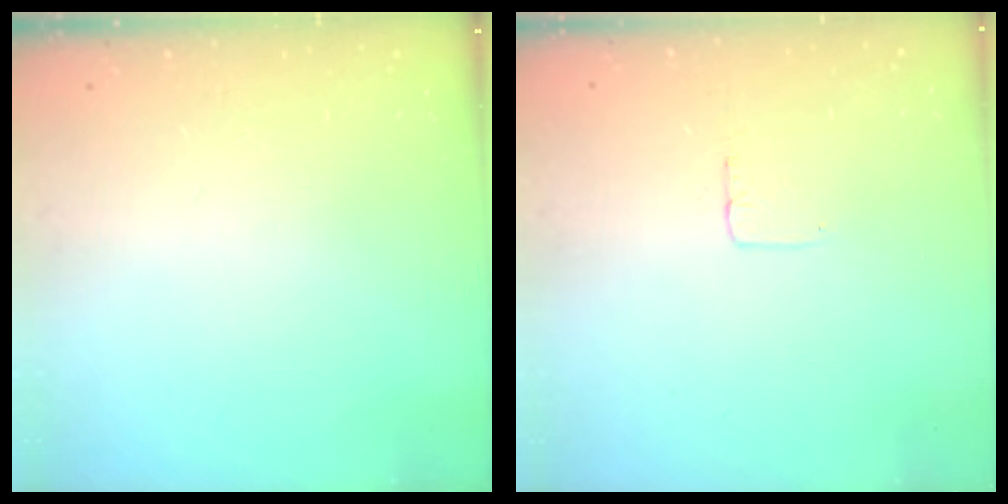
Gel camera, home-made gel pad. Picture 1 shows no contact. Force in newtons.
{"total": 2.7, "press": 2.7, "slide": 0.1}